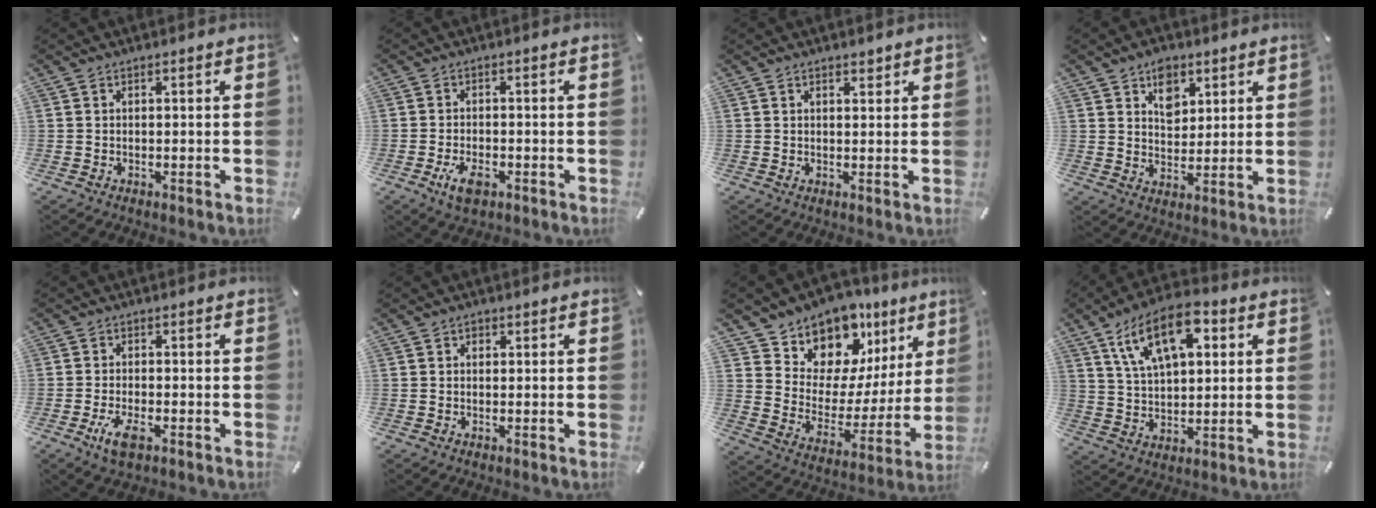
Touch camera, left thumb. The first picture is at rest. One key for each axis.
{"total": 4.8, "fx": -2.2, "fy": 2.7, "fz": 3.4, "tx": -0.081, "ty": 0.003, "tz": -0.043}
{"total": 1.4, "fx": 1.0, "fy": 0.8, "fz": 0.6, "tx": -0.004, "ty": -0.002, "tz": 0.017}
{"total": 7.0, "fx": 3.9, "fy": 5.1, "fz": 2.8, "tx": -0.033, "ty": -0.016, "tz": 0.066}
{"total": 4.9, "fx": -2.2, "fy": 2.0, "fz": 3.9, "tx": -0.086, "ty": -0.002, "tz": -0.041}
{"total": 0.9, "fx": 0.2, "fy": 0.8, "fz": 0.3, "tx": 0.003, "ty": 0.002, "tz": 0.001}
{"total": 12.2, "fx": 10.6, "fy": 6.1, "fz": -0.4, "tx": -0.010, "ty": -0.128, "tz": 0.190}
{"total": 15.0, "fx": 6.9, "fy": 8.0, "fz": 10.6, "tx": -0.189, "ty": -0.008, "tz": 0.122}